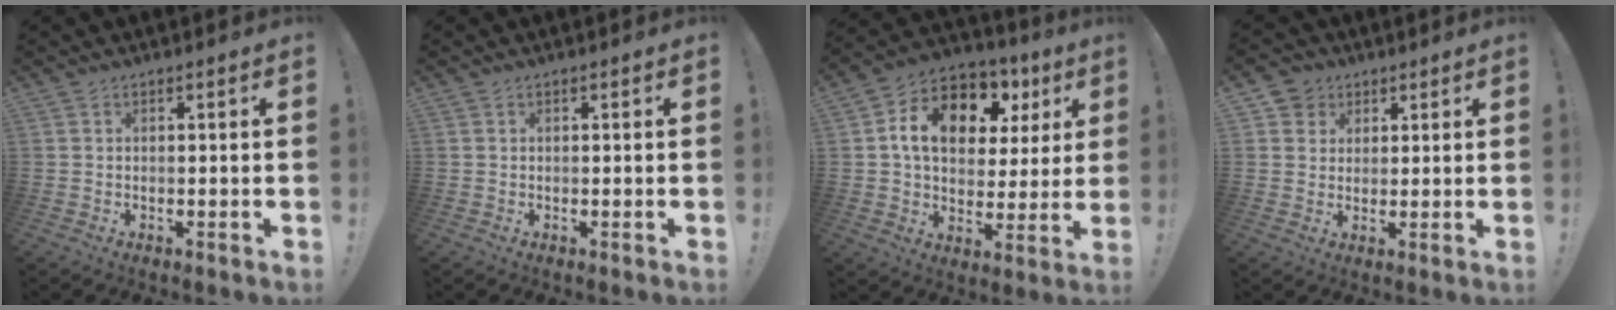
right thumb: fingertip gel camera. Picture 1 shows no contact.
{"total": 0.0}
{"total": 15.2, "force": [6.2, 10.1, 9.4], "torque": [-0.151, -0.024, 0.112]}
{"total": 5.1, "force": [2.5, 4.4, 0.6], "torque": [-0.008, -0.014, 0.047]}